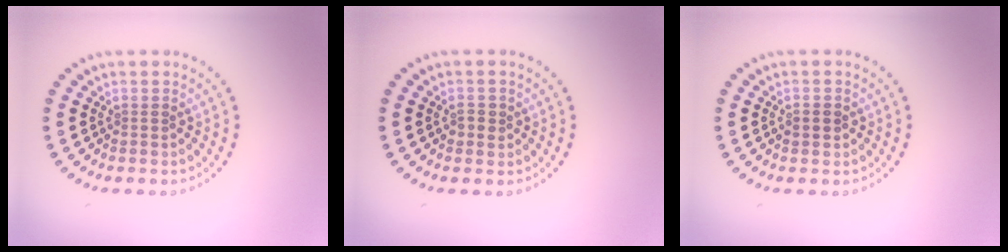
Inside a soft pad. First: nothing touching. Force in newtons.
{"total": 1.2, "press": 1.2, "slide": 0.2}
{"total": 1.6, "press": 1.6, "slide": 0.2}